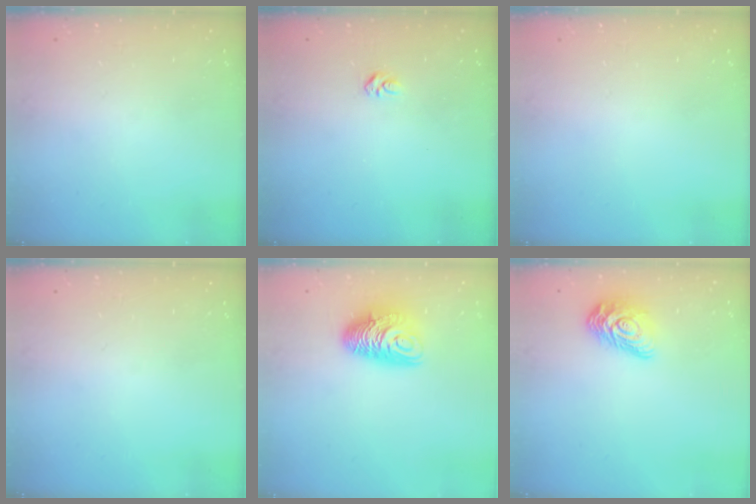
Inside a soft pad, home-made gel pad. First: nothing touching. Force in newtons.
{"total": 2.8, "press": 2.8, "slide": 0.4}
{"total": 0.0}
{"total": 0.0}
{"total": 10.2, "press": 10.2, "slide": 0.6}
{"total": 11.9, "press": 11.9, "slide": 0.5}